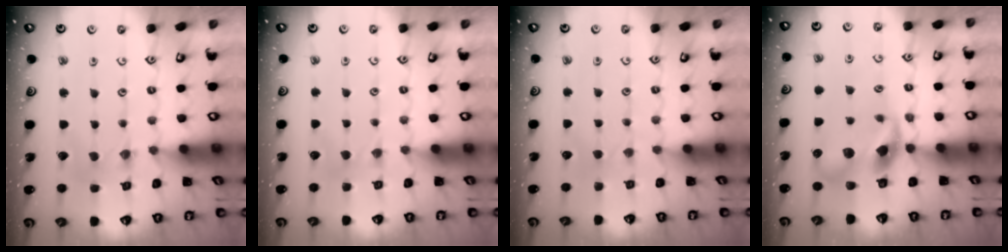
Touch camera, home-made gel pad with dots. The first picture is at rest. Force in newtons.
{"total": 2.1, "press": 2.1, "slide": 0.4}
{"total": 2.0, "press": 1.9, "slide": 0.3}
{"total": 10.4, "press": 10.3, "slide": 1.2}